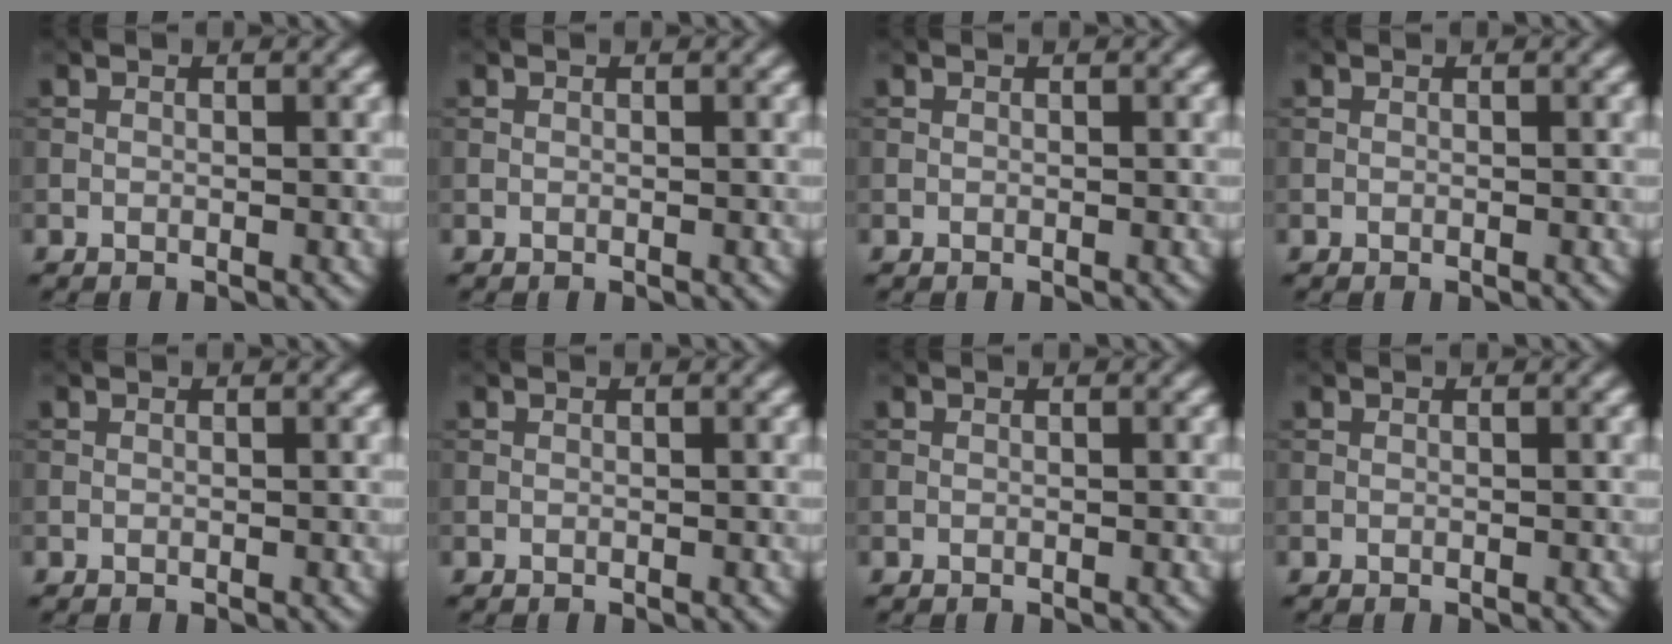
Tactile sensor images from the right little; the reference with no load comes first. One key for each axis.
{"total": 0.0}
{"total": 0.0}
{"total": 0.0}
{"total": 0.0}
{"total": 0.0}
{"total": 0.0}
{"total": 0.0}